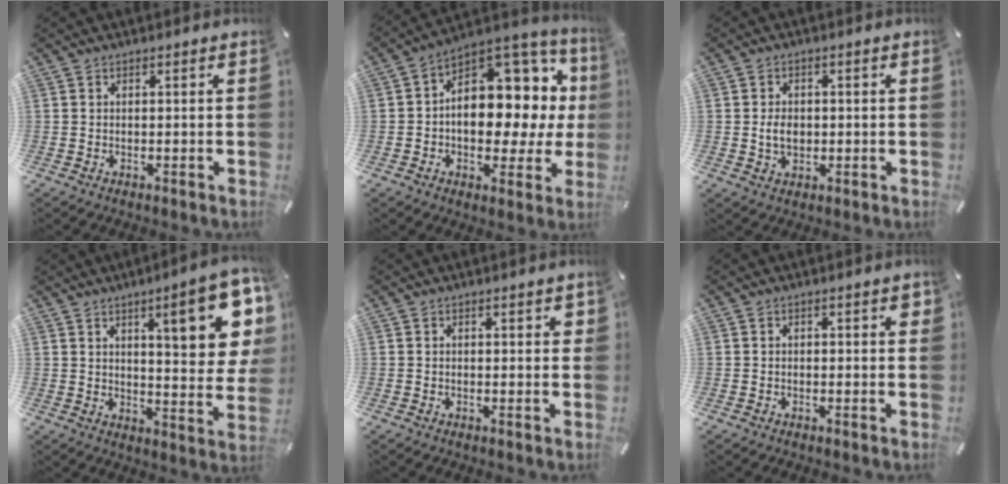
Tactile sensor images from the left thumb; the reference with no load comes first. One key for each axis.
{"total": 13.5, "fx": 1.8, "fy": 10.0, "fz": 8.9, "tx": -0.102, "ty": -0.040, "tz": 0.035}
{"total": 4.1, "fx": -0.2, "fy": 3.1, "fz": 2.8, "tx": -0.050, "ty": 0.001, "tz": -0.008}
{"total": 18.0, "fx": 8.0, "fy": 5.2, "fz": 15.3, "tx": -0.206, "ty": -0.042, "tz": 0.118}
{"total": 1.5, "fx": 0.2, "fy": 0.7, "fz": 1.3, "tx": -0.017, "ty": 0.002, "tz": 0.000}
{"total": 1.5, "fx": 0.0, "fy": 0.8, "fz": 1.3, "tx": -0.024, "ty": 0.004, "tz": -0.001}